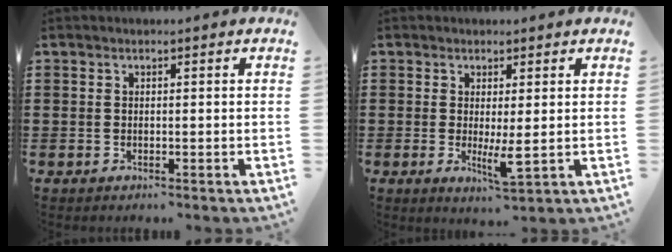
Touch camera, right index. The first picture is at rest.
{"total": 3.7, "force": [0.0, 0.9, 3.6], "torque": [-0.065, -0.010, -0.002]}